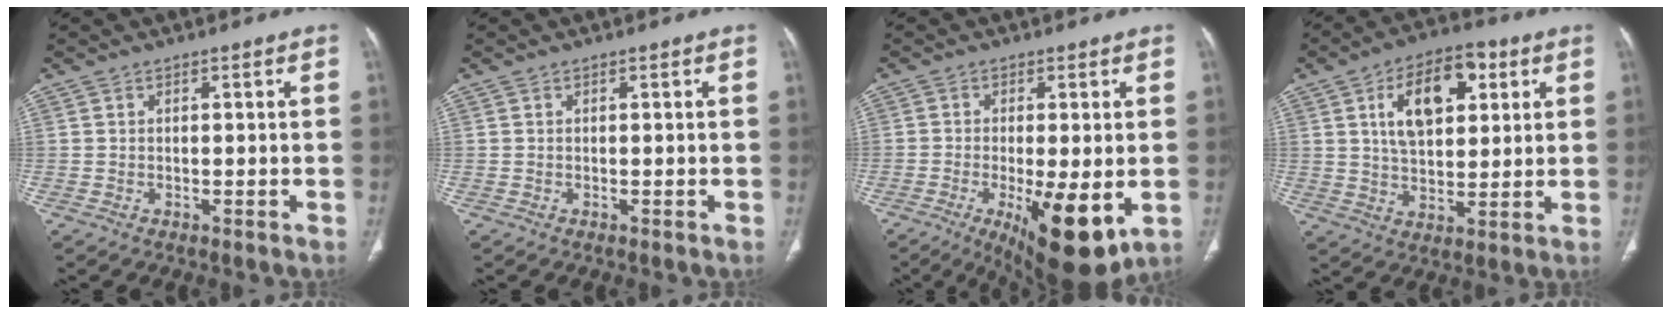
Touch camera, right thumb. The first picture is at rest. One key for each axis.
{"total": 0.0}
{"total": 14.2, "fx": -4.2, "fy": 4.5, "fz": 12.7, "tx": -0.178, "ty": -0.020, "tz": -0.050}
{"total": 14.2, "fx": 4.8, "fy": 7.9, "fz": 10.8, "tx": -0.149, "ty": -0.002, "tz": 0.080}